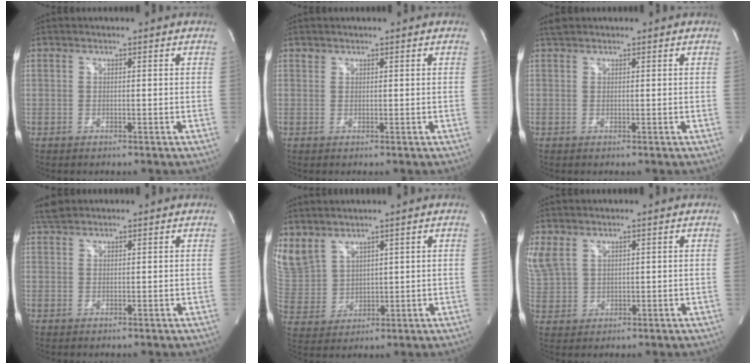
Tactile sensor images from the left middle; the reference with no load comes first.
{"total": 0.6, "force": [0.5, 0.3, -0.1], "torque": [0.000, 0.002, 0.008]}
{"total": 1.3, "force": [1.2, 0.4, 0.3], "torque": [-0.013, 0.014, 0.026]}
{"total": 2.6, "force": [2.4, 0.7, 0.5], "torque": [-0.016, 0.014, 0.047]}
{"total": 10.1, "force": [7.9, 5.4, 3.4], "torque": [-0.103, 0.008, 0.183]}
{"total": 6.8, "force": [4.0, 4.5, 3.2], "torque": [-0.098, 0.011, 0.098]}